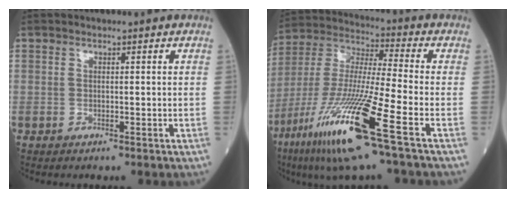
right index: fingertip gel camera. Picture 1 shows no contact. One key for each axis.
{"total": 19.5, "fx": -9.3, "fy": 0.2, "fz": 17.1, "tx": -0.370, "ty": -0.048, "tz": -0.179}